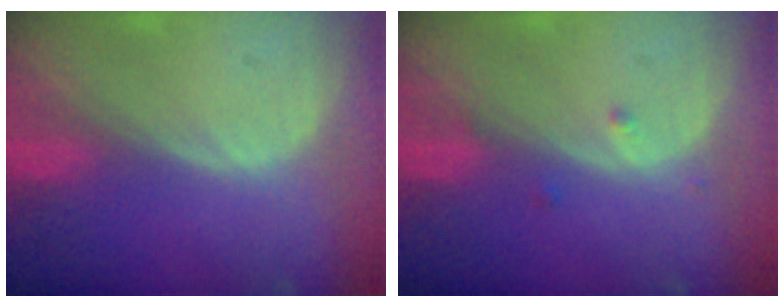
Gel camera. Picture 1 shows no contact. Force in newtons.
{"total": 1.1, "press": 1.1, "slide": 0.1}